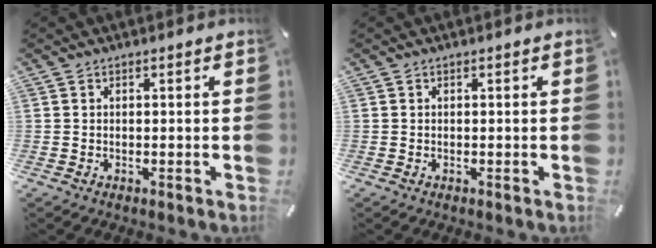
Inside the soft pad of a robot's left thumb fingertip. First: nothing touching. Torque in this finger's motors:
{"motor_torque": [0.00, 0.00, -0.01, -0.02, 0.00]}